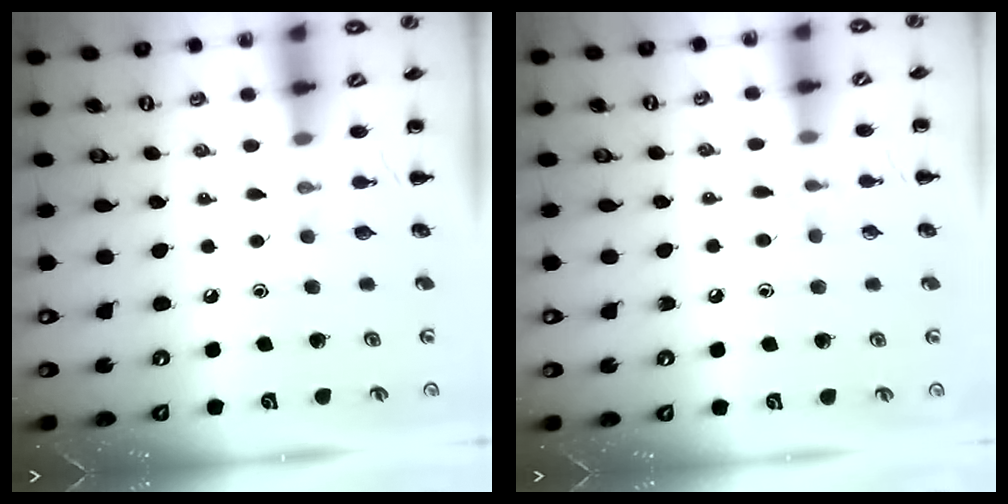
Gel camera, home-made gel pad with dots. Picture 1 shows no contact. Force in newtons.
{"total": 6.4, "press": 6.0, "slide": 2.2}